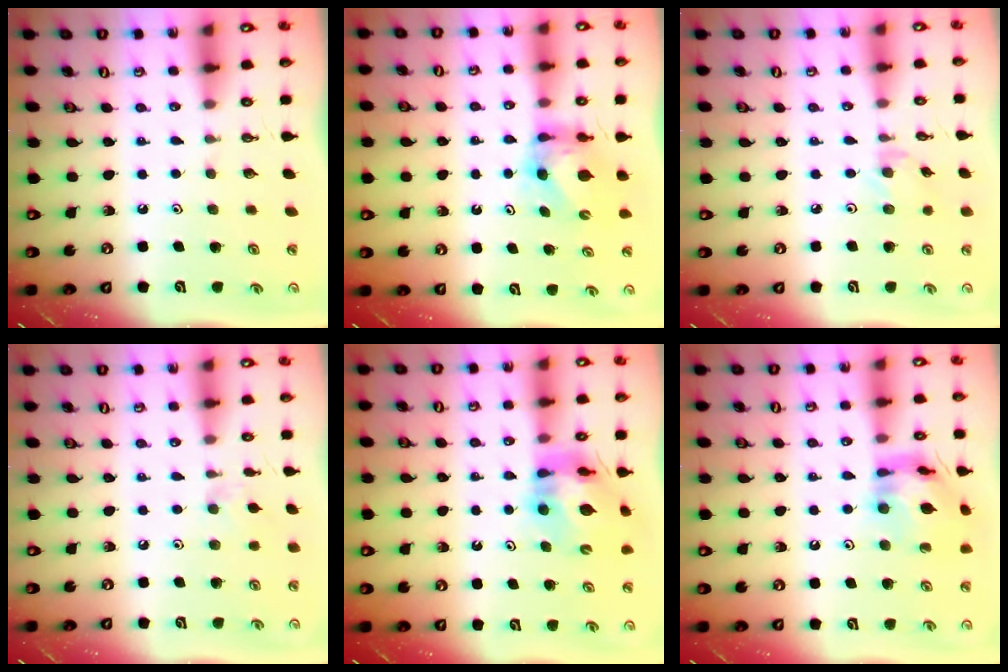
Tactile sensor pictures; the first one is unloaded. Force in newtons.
{"total": 6.4, "press": 6.4, "slide": 0.5}
{"total": 4.1, "press": 4.1, "slide": 0.6}
{"total": 5.5, "press": 5.4, "slide": 0.7}
{"total": 13.2, "press": 13.1, "slide": 1.4}
{"total": 13.7, "press": 13.6, "slide": 1.4}